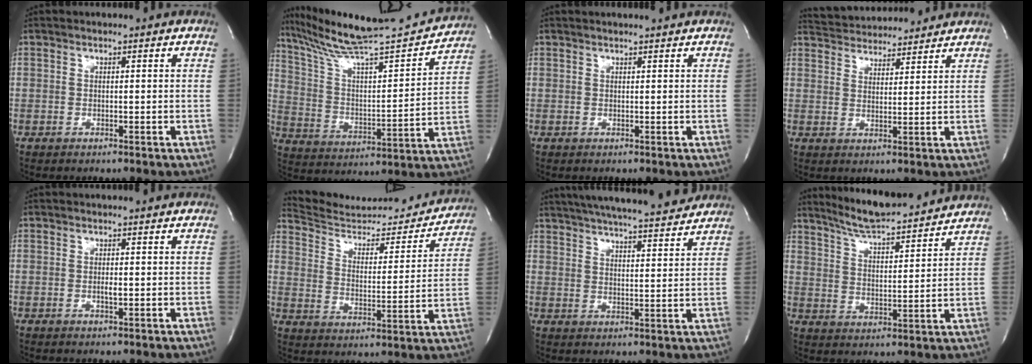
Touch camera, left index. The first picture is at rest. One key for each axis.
{"total": 22.3, "fx": 20.6, "fy": 0.8, "fz": 8.5, "tx": -0.148, "ty": -0.024, "tz": 0.318}
{"total": 2.3, "fx": 2.2, "fy": -0.3, "fz": 0.8, "tx": -0.010, "ty": 0.007, "tz": 0.028}
{"total": 10.7, "fx": 10.3, "fy": 1.9, "fz": 2.2, "tx": -0.038, "ty": 0.023, "tz": 0.154}
{"total": 0.8, "fx": 0.0, "fy": 0.1, "fz": 0.8, "tx": -0.015, "ty": -0.002, "tz": 0.001}
{"total": 19.5, "fx": 18.9, "fy": 3.2, "fz": 3.6, "tx": -0.046, "ty": -0.029, "tz": 0.270}
{"total": 19.0, "fx": 17.1, "fy": 1.7, "fz": 8.1, "tx": -0.138, "ty": 0.014, "tz": 0.240}
{"total": 14.3, "fx": 13.2, "fy": 1.1, "fz": 5.3, "tx": -0.092, "ty": 0.006, "tz": 0.204}